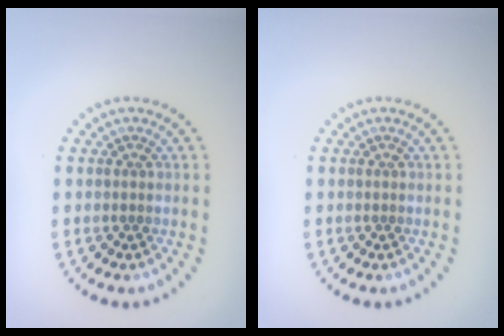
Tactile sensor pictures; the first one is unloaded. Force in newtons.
{"total": 0.0}